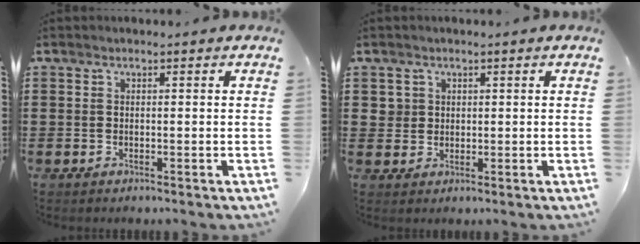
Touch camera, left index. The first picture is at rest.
{"total": 2.4, "force": [0.9, 2.2, 0.3], "torque": [-0.016, 0.009, 0.015]}